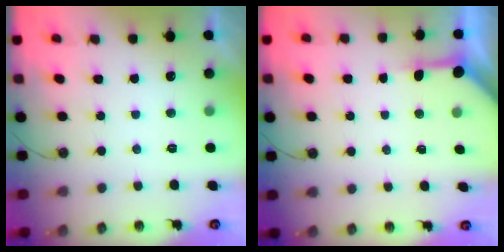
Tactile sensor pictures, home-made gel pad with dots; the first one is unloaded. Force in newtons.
{"total": 3.8, "press": 3.8, "slide": 0.4}